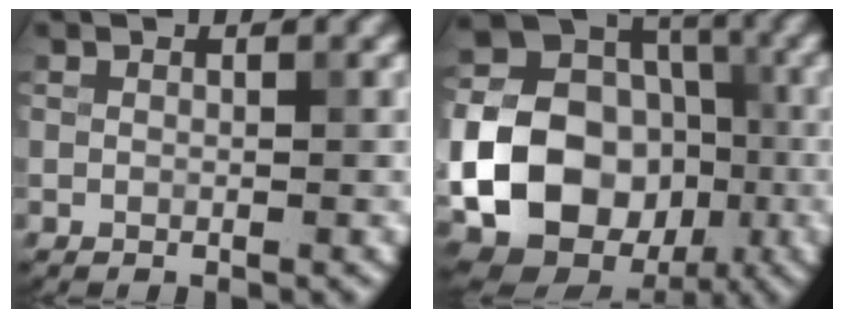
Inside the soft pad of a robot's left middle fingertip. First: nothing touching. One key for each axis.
{"total": 20.9, "fx": -4.9, "fy": 18.0, "fz": 9.3, "tx": -0.204, "ty": -0.015, "tz": -0.117}